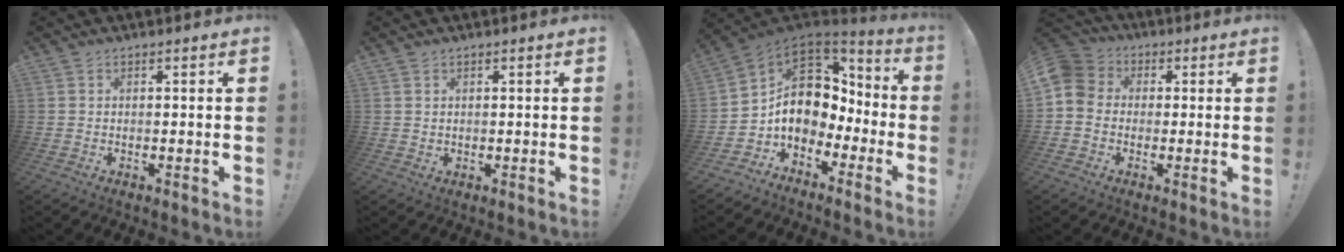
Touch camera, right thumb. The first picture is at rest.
{"total": 1.4, "force": [0.9, 1.0, 0.3], "torque": [-0.003, -0.002, 0.017]}
{"total": 11.9, "force": [1.3, 9.8, 6.6], "torque": [-0.082, -0.011, 0.045]}
{"total": 7.8, "force": [-0.5, 7.0, 3.4], "torque": [-0.064, 0.018, -0.006]}